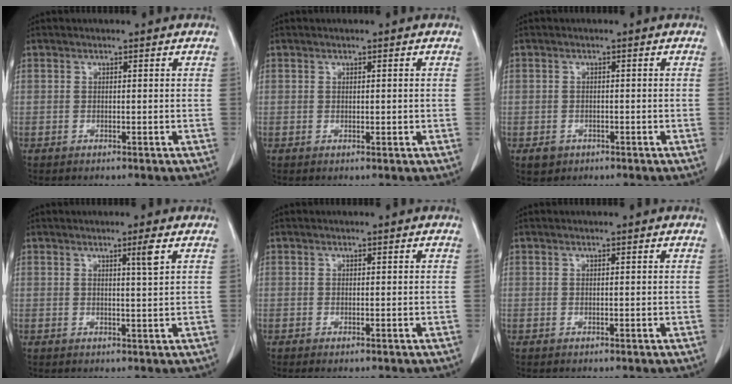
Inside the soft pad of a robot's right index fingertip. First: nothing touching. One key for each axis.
{"total": 0.6, "fx": 0.1, "fy": 0.3, "fz": 0.6, "tx": -0.010, "ty": -0.002, "tz": 0.003}
{"total": 2.1, "fx": -1.0, "fy": 1.8, "fz": 0.4, "tx": -0.007, "ty": 0.005, "tz": -0.008}
{"total": 2.4, "fx": 1.2, "fy": -0.6, "fz": 2.0, "tx": -0.034, "ty": -0.009, "tz": 0.021}
{"total": 0.8, "fx": -0.6, "fy": 0.1, "fz": 0.5, "tx": -0.007, "ty": -0.002, "tz": -0.008}
{"total": 0.0}